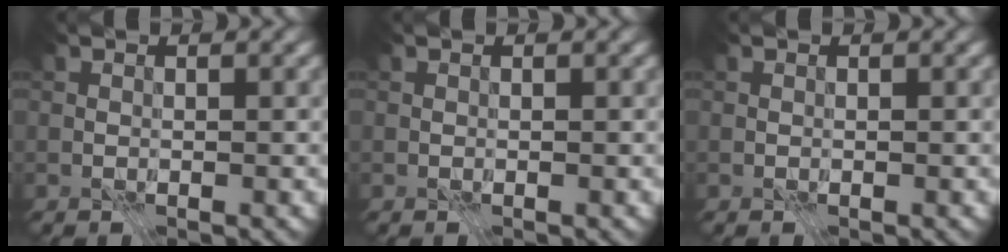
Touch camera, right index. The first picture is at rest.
{"total": 0.0}
{"total": 0.0}